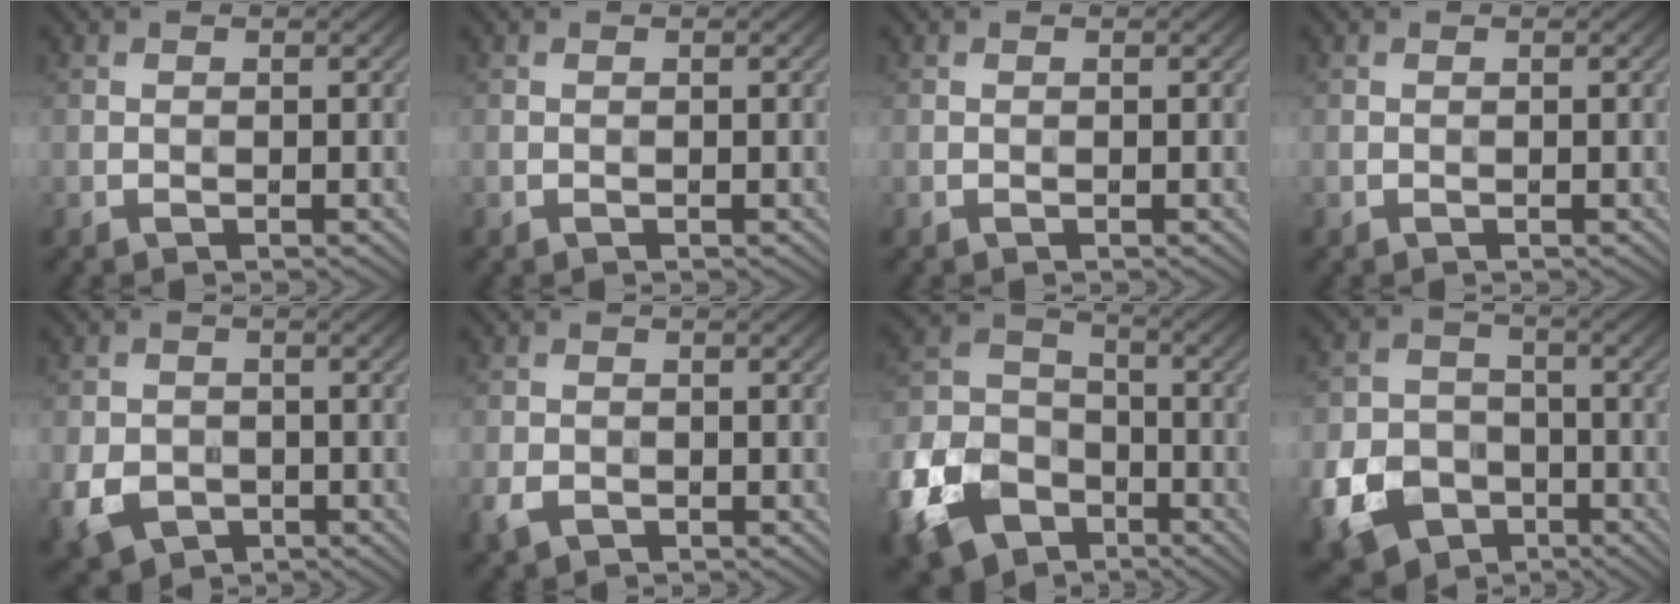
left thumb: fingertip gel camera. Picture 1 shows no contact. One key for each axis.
{"total": 0.0}
{"total": 0.0}
{"total": 0.0}
{"total": 5.5, "fx": -2.0, "fy": 4.5, "fz": 2.6, "tx": -0.068, "ty": -0.024, "tz": -0.030}
{"total": 3.1, "fx": -1.7, "fy": 2.0, "fz": 1.7, "tx": -0.044, "ty": -0.016, "tz": -0.032}
{"total": 13.7, "fx": -6.6, "fy": 9.7, "fz": 7.1, "tx": -0.202, "ty": -0.038, "tz": -0.133}
{"total": 9.8, "fx": -4.3, "fy": 7.5, "fz": 4.5, "tx": -0.117, "ty": -0.035, "tz": -0.081}